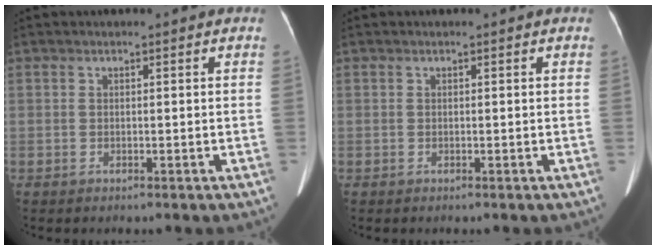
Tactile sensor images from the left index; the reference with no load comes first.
{"total": 0.0}